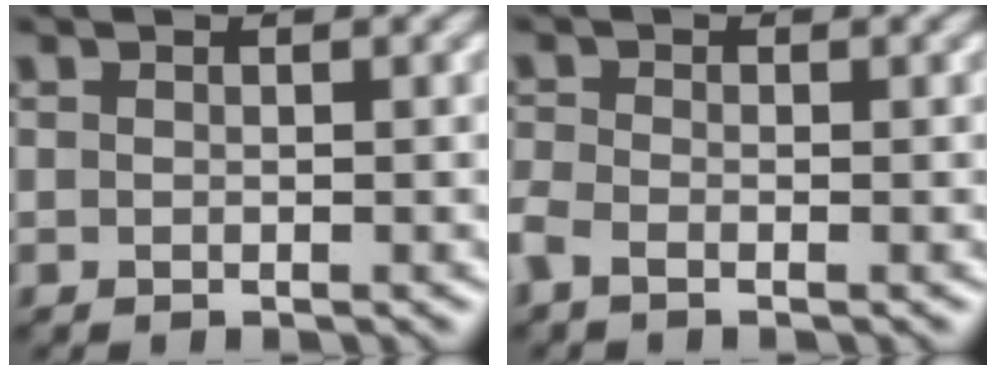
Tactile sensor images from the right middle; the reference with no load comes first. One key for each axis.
{"total": 1.9, "fx": -1.2, "fy": 0.8, "fz": 1.2, "tx": -0.032, "ty": -0.007, "tz": -0.036}